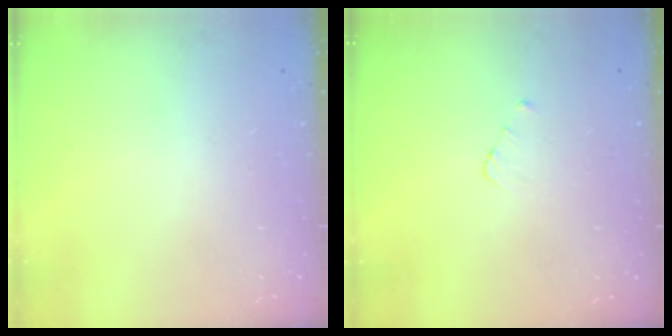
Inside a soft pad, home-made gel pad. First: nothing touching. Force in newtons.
{"total": 2.7, "press": 2.7, "slide": 0.3}